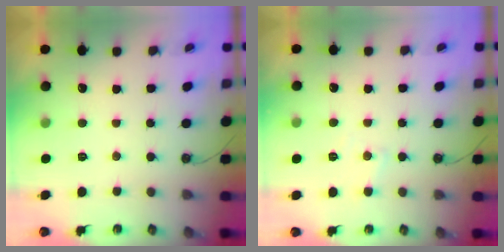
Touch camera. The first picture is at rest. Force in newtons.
{"total": 5.7, "press": 5.7, "slide": 0.8}